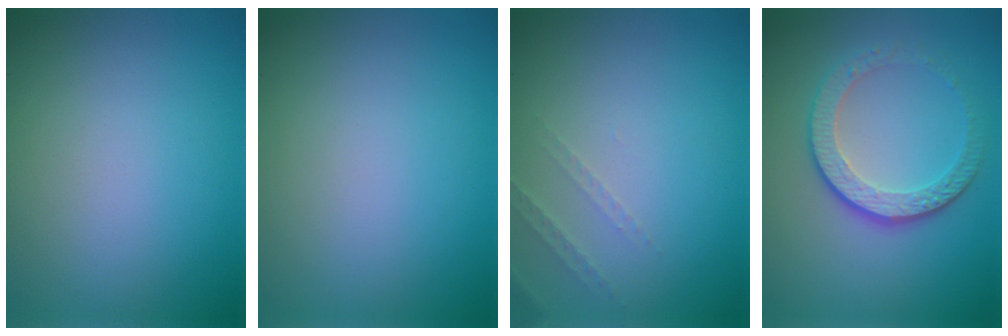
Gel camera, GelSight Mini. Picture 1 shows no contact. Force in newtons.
{"total": 0.0}
{"total": 1.3, "press": 1.2, "slide": 0.4}
{"total": 4.4, "press": 3.2, "slide": 2.9}